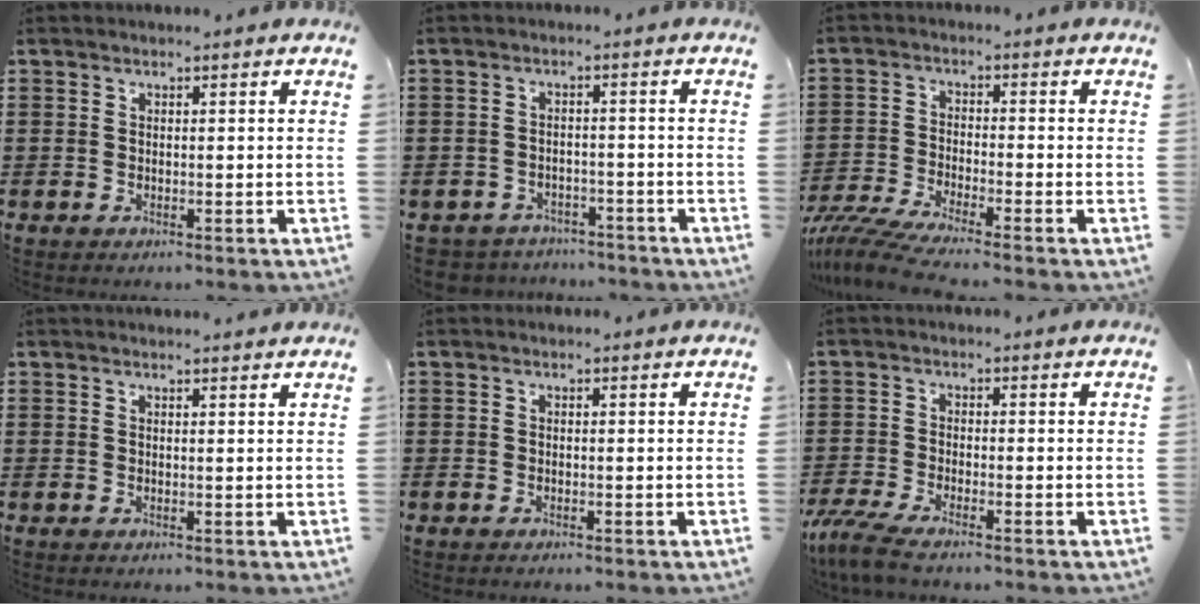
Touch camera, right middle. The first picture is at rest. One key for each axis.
{"total": 3.2, "fx": -3.1, "fy": 0.6, "fz": -0.3, "tx": -0.003, "ty": -0.003, "tz": -0.071}
{"total": 5.5, "fx": -5.0, "fy": -0.3, "fz": 2.2, "tx": -0.065, "ty": -0.027, "tz": -0.104}
{"total": 0.7, "fx": 0.7, "fy": -0.1, "fz": 0.0, "tx": -0.001, "ty": -0.003, "tz": 0.013}
{"total": 0.0}
{"total": 4.0, "fx": -3.4, "fy": 0.1, "fz": 2.1, "tx": -0.070, "ty": -0.022, "tz": -0.077}